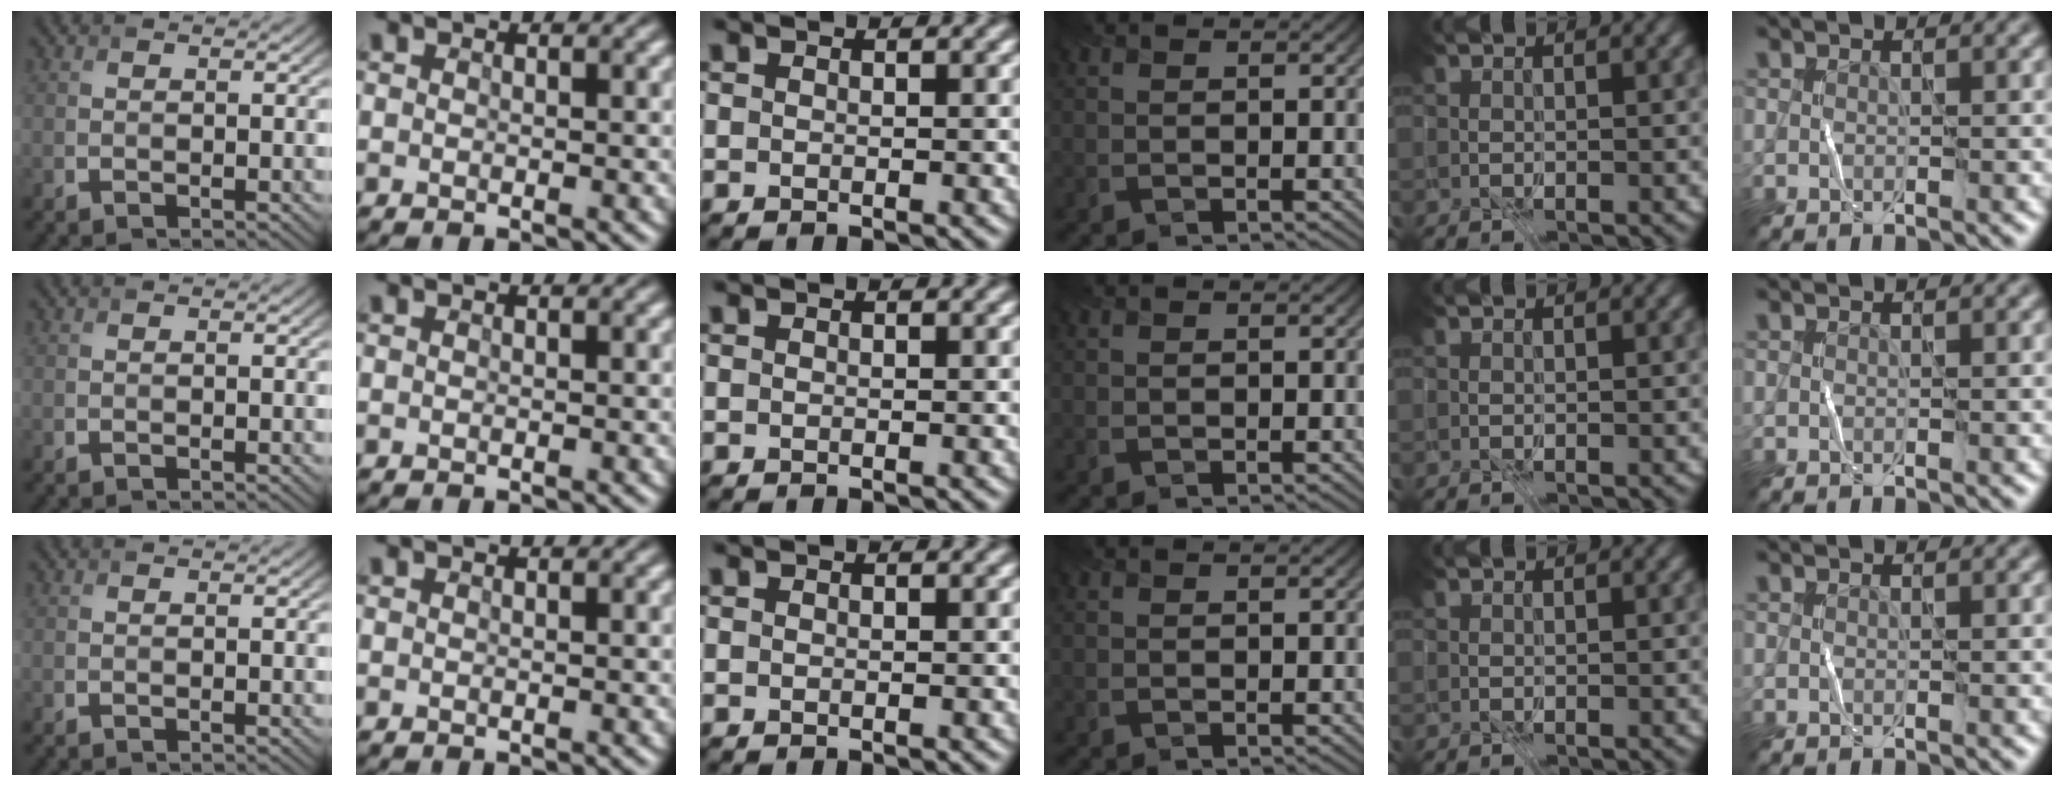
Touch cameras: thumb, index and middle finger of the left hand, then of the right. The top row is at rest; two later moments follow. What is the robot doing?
{"motion": "fold", "object": "file"}